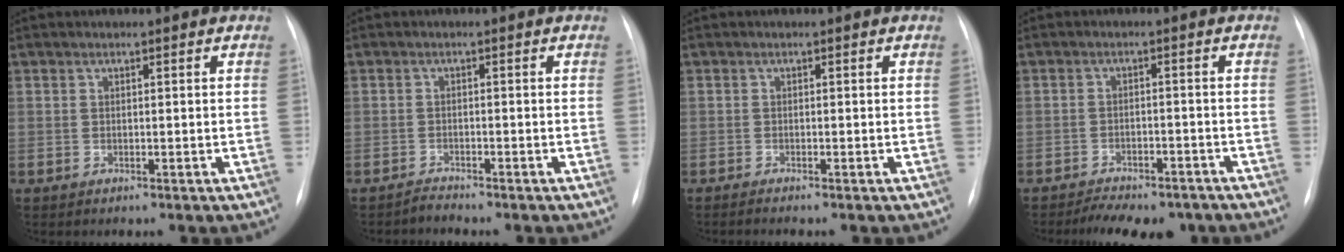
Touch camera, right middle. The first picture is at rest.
{"total": 1.2, "force": [-1.2, -0.2, -0.2], "torque": [0.006, -0.006, -0.020]}
{"total": 1.1, "force": [-0.9, -0.2, 0.6], "torque": [-0.009, 0.000, -0.015]}
{"total": 10.6, "force": [-8.8, 4.1, 4.1], "torque": [-0.057, 0.008, -0.117]}